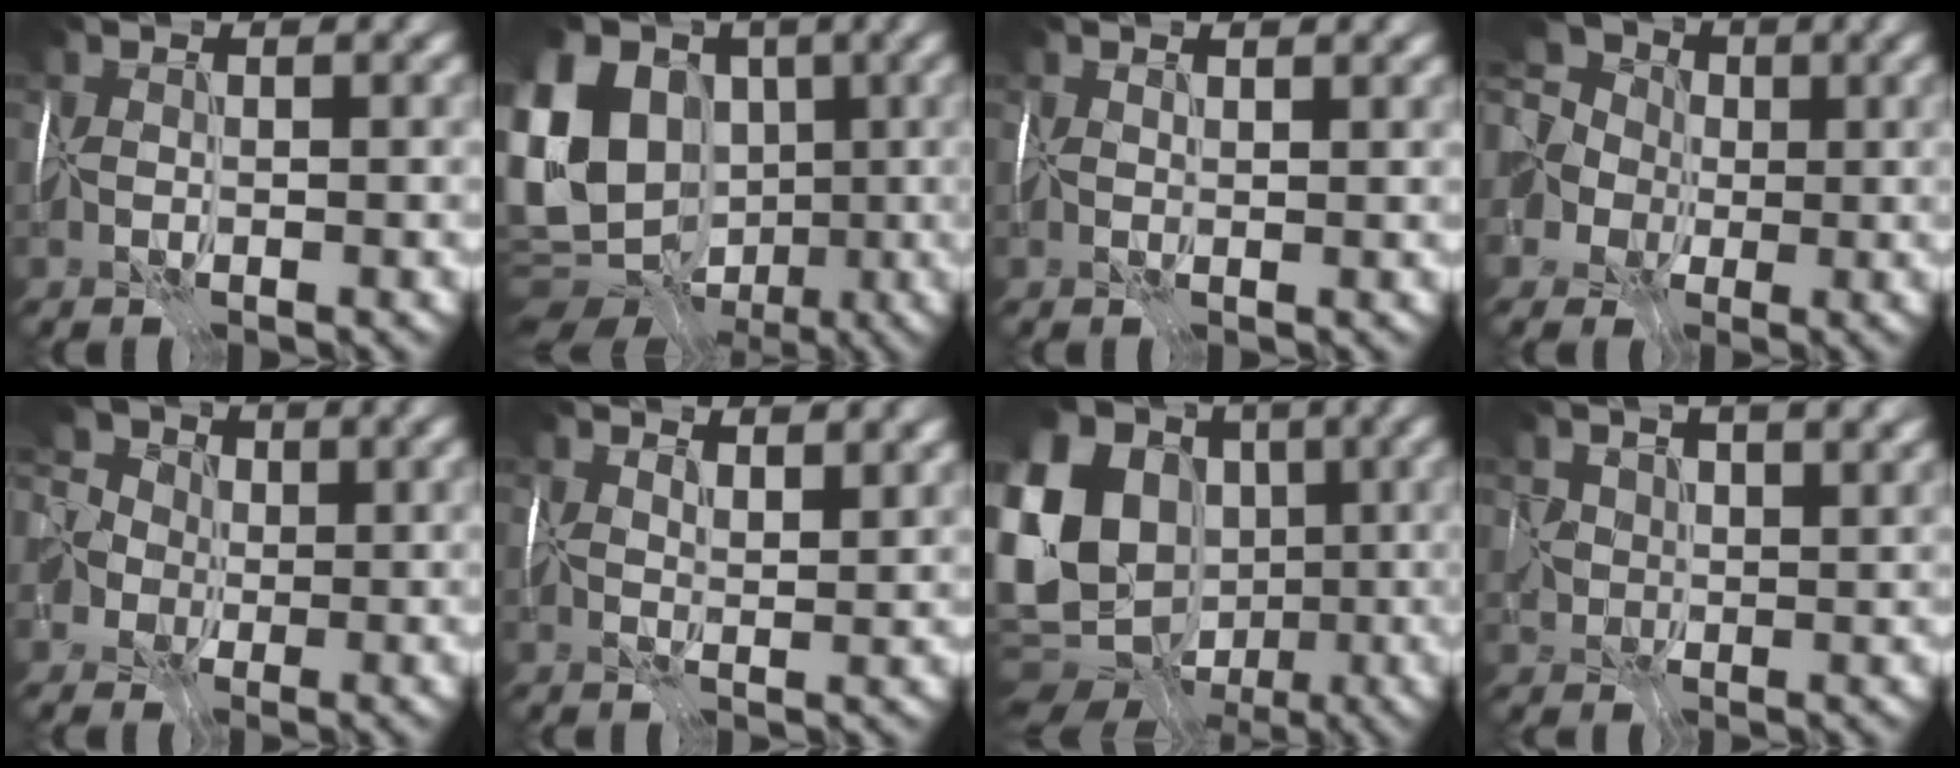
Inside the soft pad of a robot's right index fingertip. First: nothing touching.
{"total": 19.0, "force": [-0.9, 15.3, 11.2], "torque": [-0.244, 0.023, -0.054]}
{"total": 0.9, "force": [0.8, 0.0, 0.3], "torque": [-0.004, -0.003, 0.014]}
{"total": 11.2, "force": [1.4, 8.9, 6.7], "torque": [-0.136, 0.010, -0.023]}
{"total": 9.2, "force": [1.2, 7.0, 5.8], "torque": [-0.120, 0.014, -0.002]}
{"total": 3.1, "force": [2.5, 0.8, 1.7], "torque": [-0.023, -0.001, 0.034]}
{"total": 19.8, "force": [-2.5, 15.8, 11.7], "torque": [-0.239, 0.003, -0.079]}
{"total": 7.8, "force": [3.8, 4.6, 5.0], "torque": [-0.090, 0.012, 0.071]}